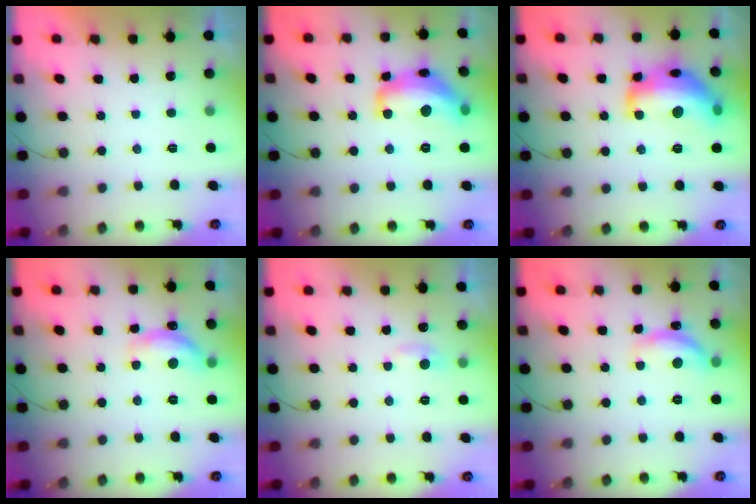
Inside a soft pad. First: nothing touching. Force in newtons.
{"total": 16.7, "press": 16.7, "slide": 1.0}
{"total": 19.0, "press": 18.9, "slide": 1.1}
{"total": 12.0, "press": 11.9, "slide": 0.8}
{"total": 4.0, "press": 3.9, "slide": 0.4}
{"total": 12.3, "press": 12.3, "slide": 0.8}